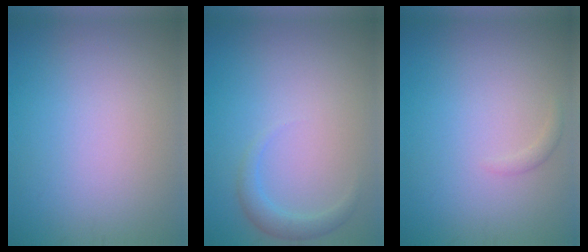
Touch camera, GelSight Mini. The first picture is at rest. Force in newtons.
{"total": 1.7, "press": 1.7, "slide": 0.1}
{"total": 0.7, "press": 0.7, "slide": 0.1}